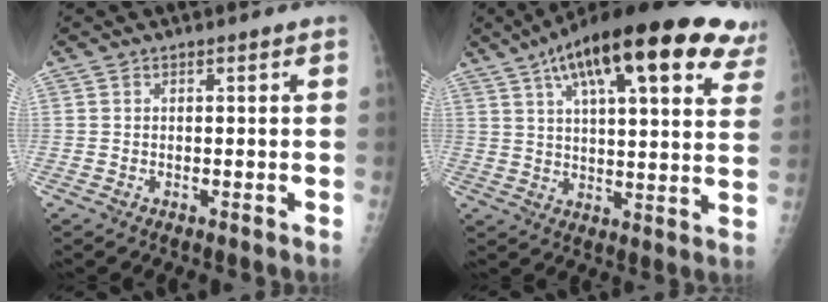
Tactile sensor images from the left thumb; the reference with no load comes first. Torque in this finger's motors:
{"motor_torque": [0.65, 0.87, 1.68, -1.09, 0.20]}